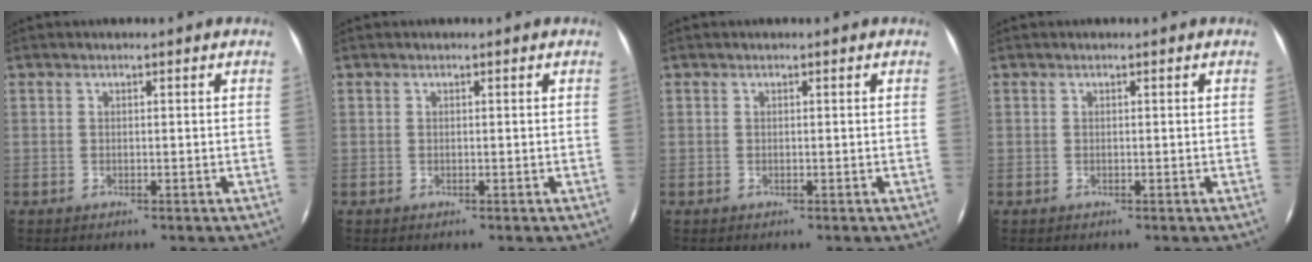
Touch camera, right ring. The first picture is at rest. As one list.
[{"total": 0.0}, {"total": 0.0}, {"total": 0.0}]